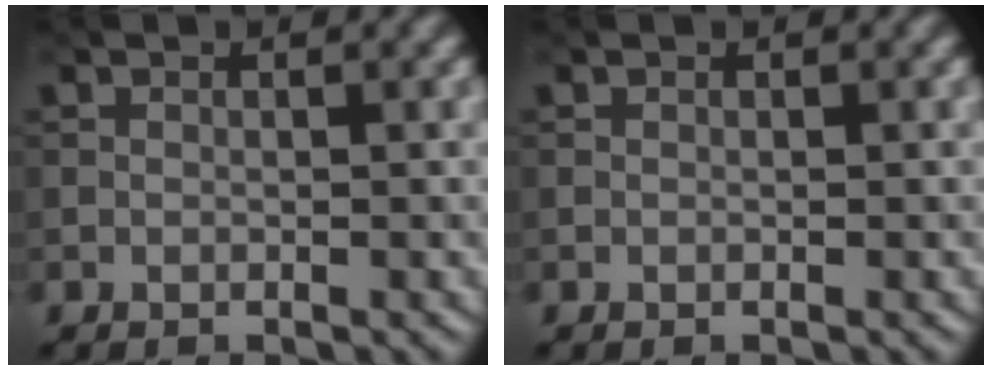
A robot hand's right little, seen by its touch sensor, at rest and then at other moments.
{"total": 0.0}